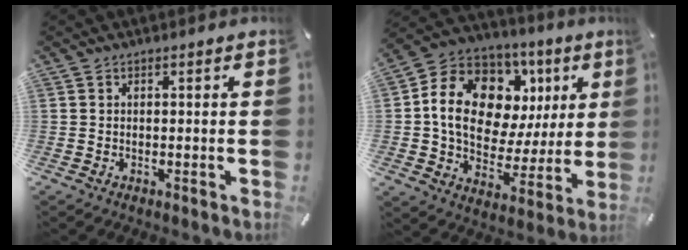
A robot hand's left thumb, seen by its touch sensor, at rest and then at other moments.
{"total": 17.9, "force": [4.8, 13.5, 10.7], "torque": [-0.172, -0.018, 0.090]}